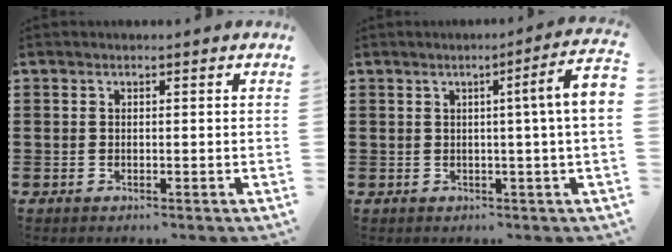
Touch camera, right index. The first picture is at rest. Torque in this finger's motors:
{"motor_torque": [1.13, -0.32, 0.23, 0.13]}